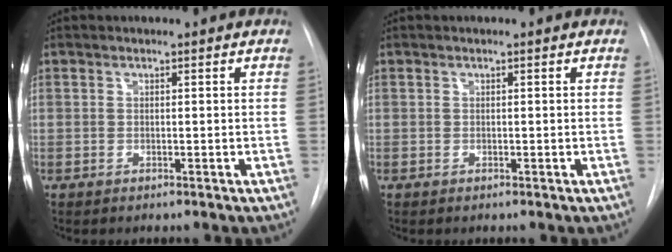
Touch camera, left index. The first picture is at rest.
{"total": 0.0}